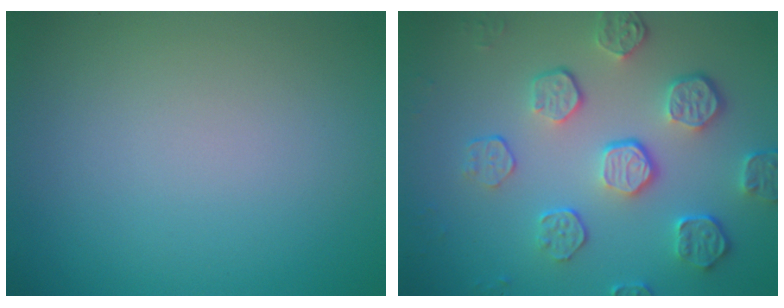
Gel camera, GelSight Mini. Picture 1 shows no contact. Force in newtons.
{"total": 5.7, "press": 4.1, "slide": 3.9}